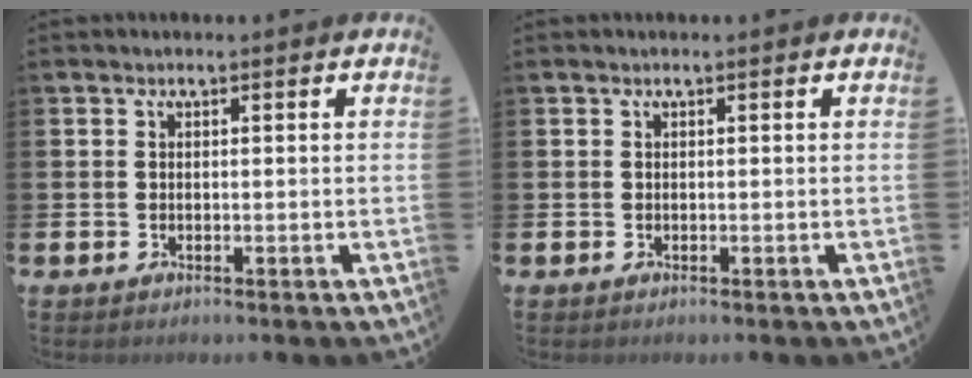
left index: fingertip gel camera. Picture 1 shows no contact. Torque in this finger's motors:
{"motor_torque": [0.00, 0.00, 0.00, 0.00]}